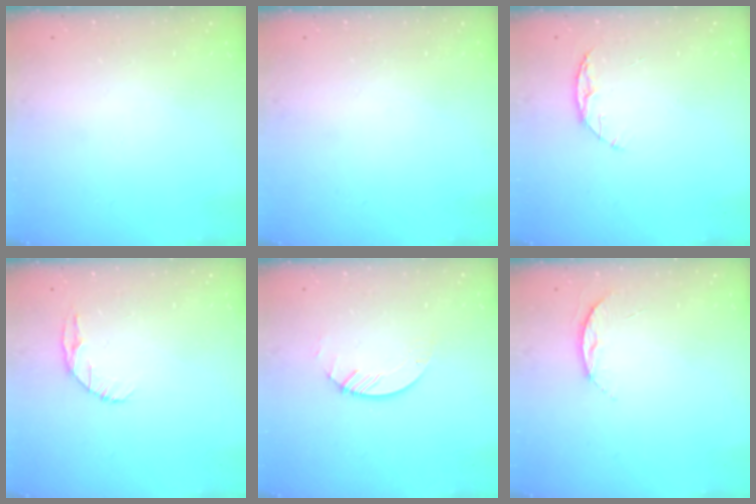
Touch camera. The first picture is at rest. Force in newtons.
{"total": 0.0}
{"total": 6.1, "press": 6.0, "slide": 0.7}
{"total": 5.8, "press": 5.7, "slide": 0.8}
{"total": 2.8, "press": 2.8, "slide": 0.3}
{"total": 5.8, "press": 5.8, "slide": 0.6}